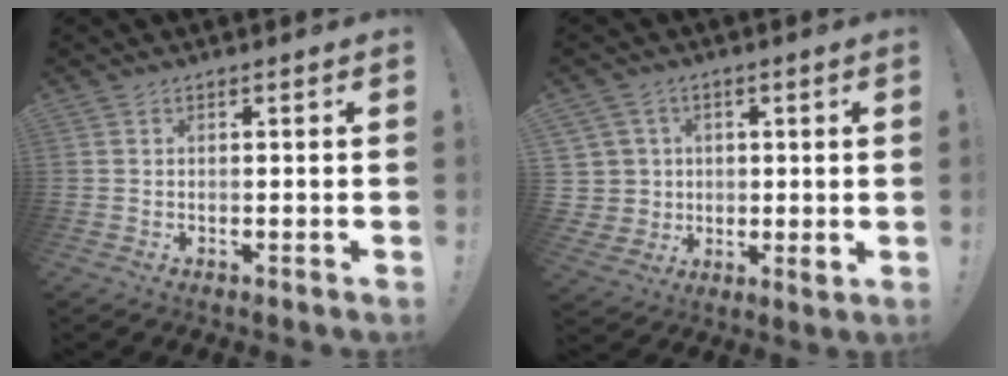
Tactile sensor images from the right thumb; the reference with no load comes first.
{"total": 7.7, "force": [2.1, 7.1, 1.7], "torque": [-0.041, -0.014, 0.050]}